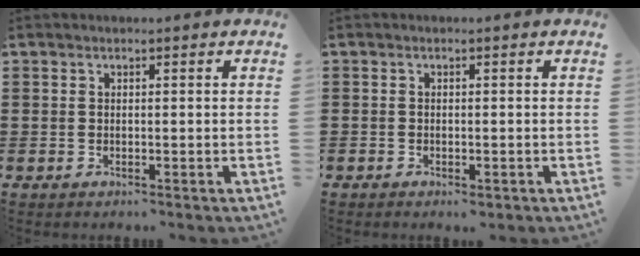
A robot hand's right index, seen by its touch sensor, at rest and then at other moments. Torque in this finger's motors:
{"motor_torque": [0.07, -0.02, -0.08, -0.02]}